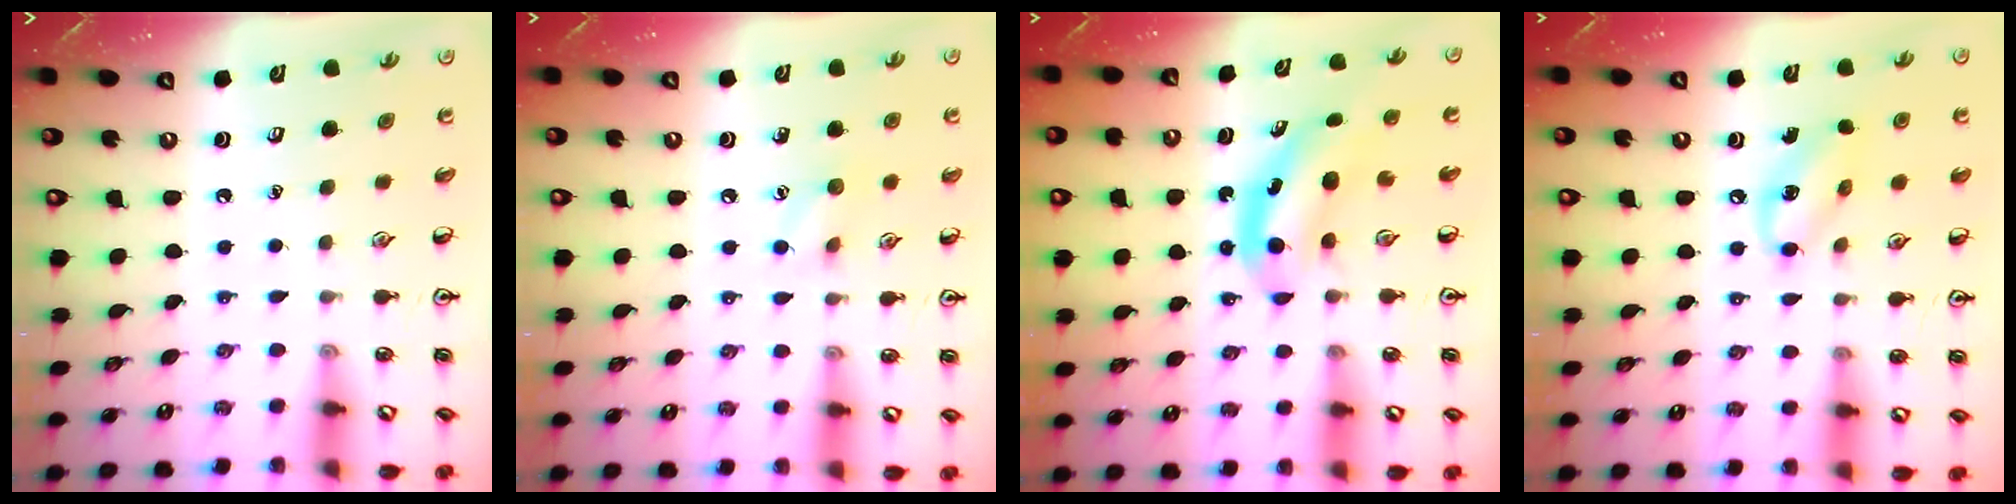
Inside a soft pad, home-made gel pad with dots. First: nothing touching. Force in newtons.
{"total": 6.6, "press": 6.4, "slide": 1.9}
{"total": 5.6, "press": 5.5, "slide": 0.8}
{"total": 7.4, "press": 7.3, "slide": 1.1}